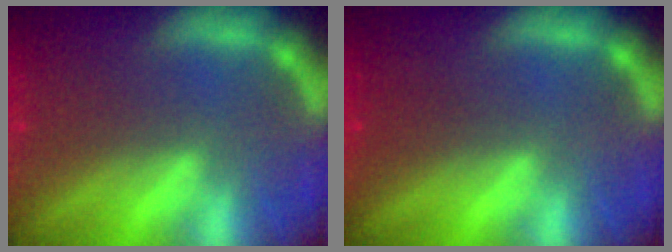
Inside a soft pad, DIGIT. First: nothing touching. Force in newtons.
{"total": 0.9}